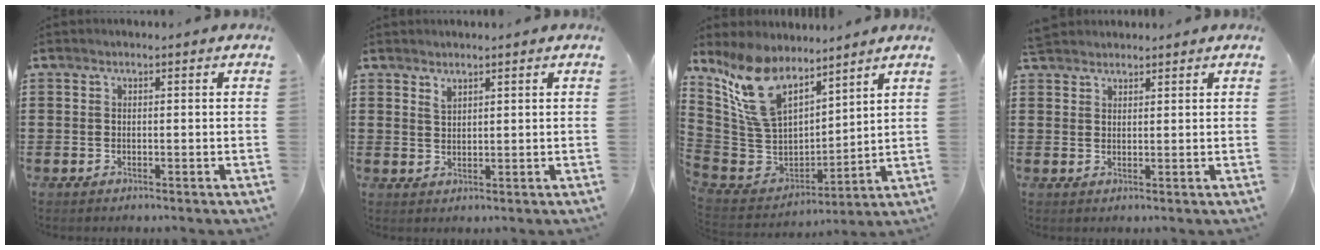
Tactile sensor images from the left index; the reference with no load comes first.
{"total": 1.7, "force": [1.4, 0.6, 0.7], "torque": [-0.017, 0.002, 0.027]}
{"total": 12.4, "force": [8.5, 6.3, 6.4], "torque": [-0.185, -0.036, 0.161]}
{"total": 2.1, "force": [2.0, 0.7, 0.1], "torque": [-0.008, 0.004, 0.040]}